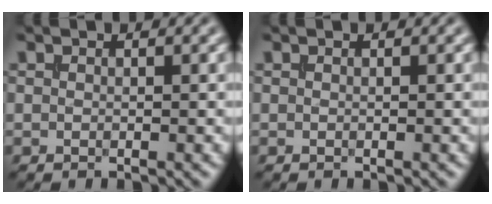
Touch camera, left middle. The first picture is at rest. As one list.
[{"total": 0.0}]